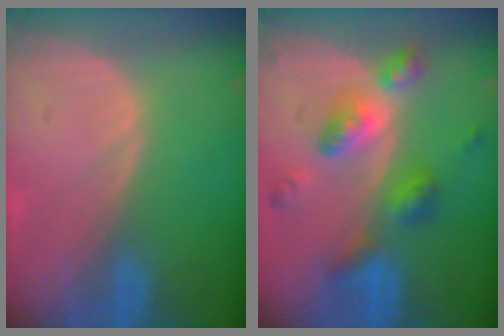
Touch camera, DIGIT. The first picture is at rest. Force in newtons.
{"total": 7.5, "press": 7.5, "slide": 0.6}